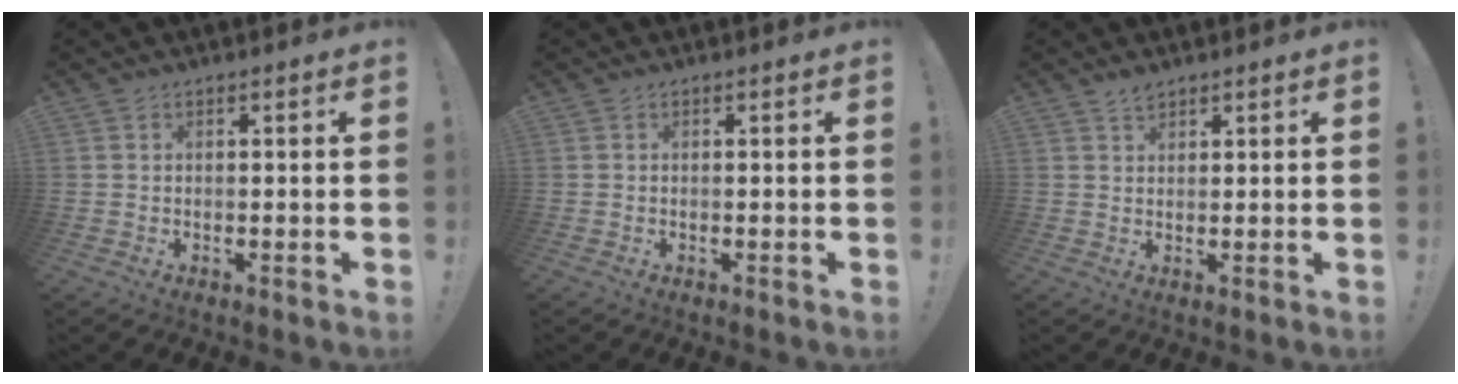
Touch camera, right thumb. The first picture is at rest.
{"total": 0.0}
{"total": 2.2, "force": [2.0, 0.7, 0.7], "torque": [0.001, -0.014, 0.035]}